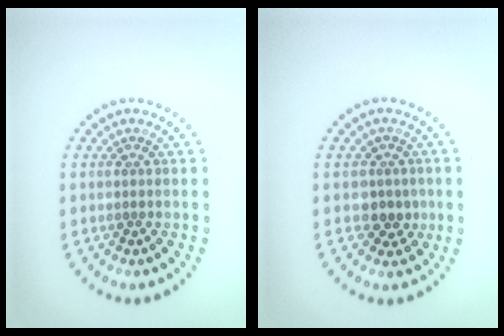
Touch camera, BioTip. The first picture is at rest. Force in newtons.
{"total": 2.2, "press": 1.8, "slide": 1.4}